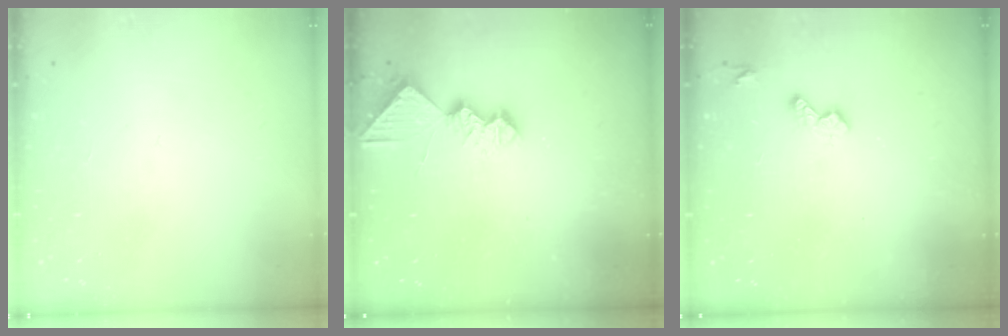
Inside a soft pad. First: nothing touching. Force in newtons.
{"total": 9.4, "press": 9.3, "slide": 0.7}
{"total": 5.3, "press": 5.3, "slide": 0.8}